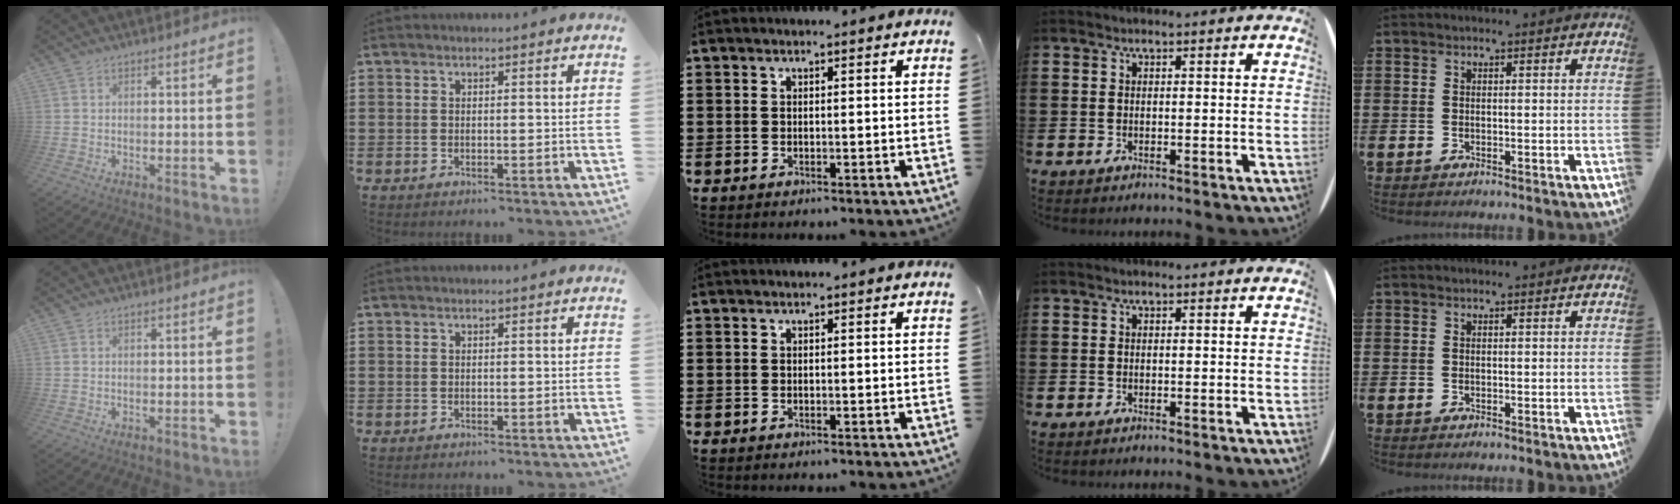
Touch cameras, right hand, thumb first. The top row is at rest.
{}